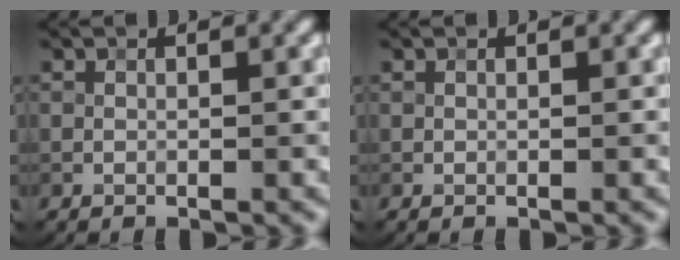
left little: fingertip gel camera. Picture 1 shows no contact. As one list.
[{"total": 0.0}]